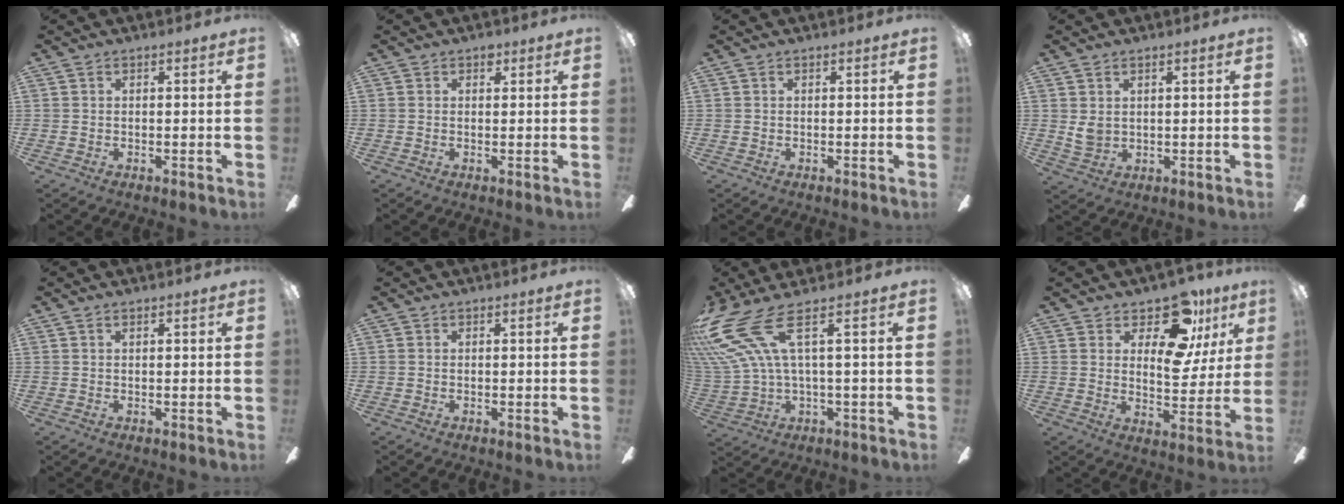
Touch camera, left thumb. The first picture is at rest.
{"total": 1.5, "force": [0.9, 0.9, 0.6], "torque": [0.002, -0.003, 0.013]}
{"total": 0.0}
{"total": 3.7, "force": [1.5, 2.6, 2.3], "torque": [-0.054, 0.003, 0.029]}
{"total": 0.7, "force": [0.3, 0.1, 0.6], "torque": [-0.014, 0.002, 0.006]}
{"total": 0.0}
{"total": 14.6, "force": [6.2, 5.3, 12.1], "torque": [-0.274, -0.030, 0.104]}
{"total": 15.4, "force": [9.3, 7.5, 9.7], "torque": [-0.144, -0.046, 0.161]}